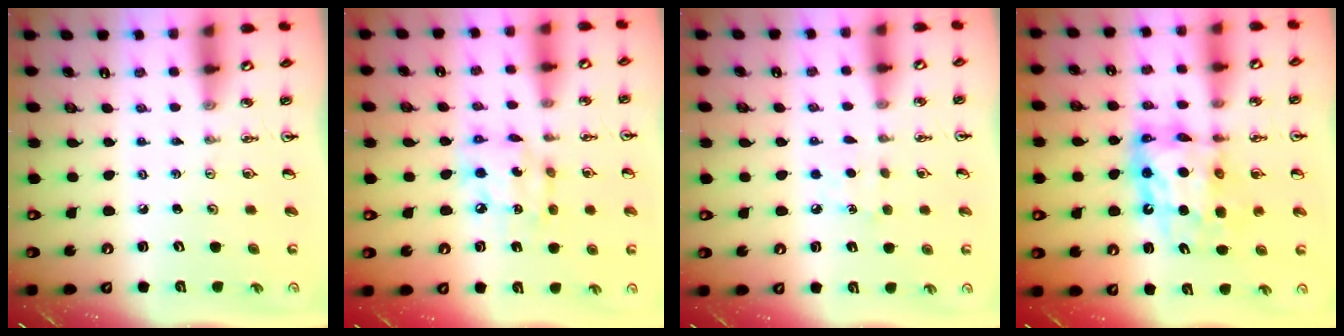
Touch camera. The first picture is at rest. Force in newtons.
{"total": 10.2, "press": 10.2, "slide": 1.0}
{"total": 4.6, "press": 4.6, "slide": 0.5}
{"total": 12.5, "press": 12.5, "slide": 1.2}